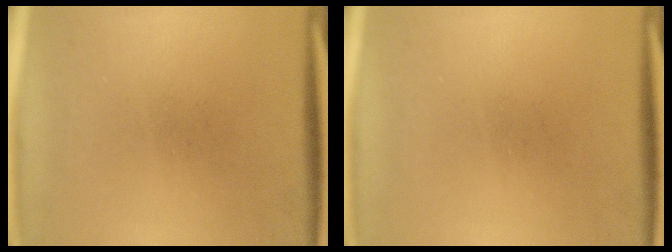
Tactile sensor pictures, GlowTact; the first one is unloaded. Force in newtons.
{"total": 0.0}